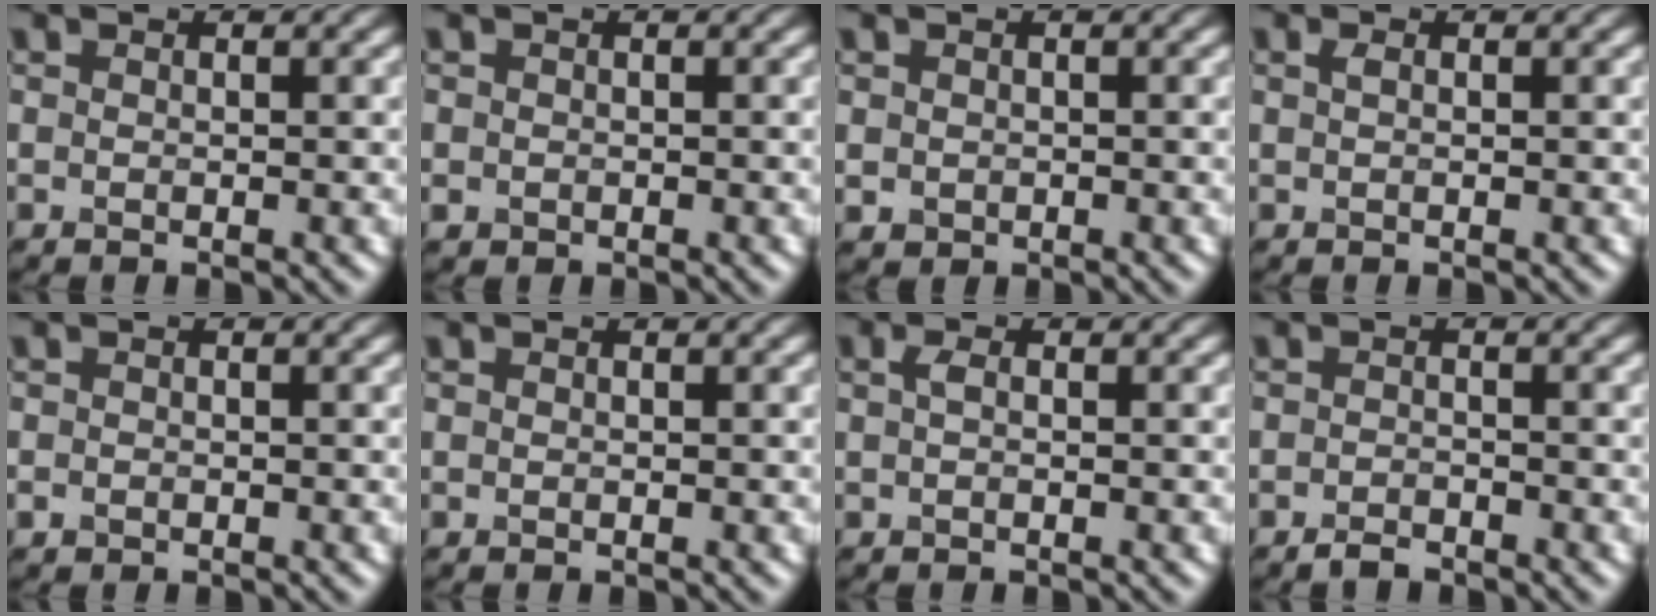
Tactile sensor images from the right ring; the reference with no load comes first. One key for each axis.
{"total": 0.8, "fx": -0.1, "fy": 0.7, "fz": 0.2, "tx": 0.002, "ty": -0.005, "tz": -0.005}
{"total": 0.9, "fx": 0.1, "fy": 0.9, "fz": 0.3, "tx": -0.001, "ty": -0.005, "tz": 0.002}
{"total": 0.5, "fx": 0.2, "fy": 0.2, "fz": 0.4, "tx": -0.012, "ty": 0.003, "tz": 0.004}
{"total": 0.7, "fx": -0.3, "fy": 0.5, "fz": 0.2, "tx": 0.000, "ty": -0.005, "tz": -0.006}
{"total": 0.0}
{"total": 0.8, "fx": 0.1, "fy": 0.3, "fz": 0.7, "tx": -0.019, "ty": 0.001, "tz": 0.001}
{"total": 1.3, "fx": -1.1, "fy": 0.4, "fz": 0.5, "tx": -0.007, "ty": 0.001, "tz": -0.022}